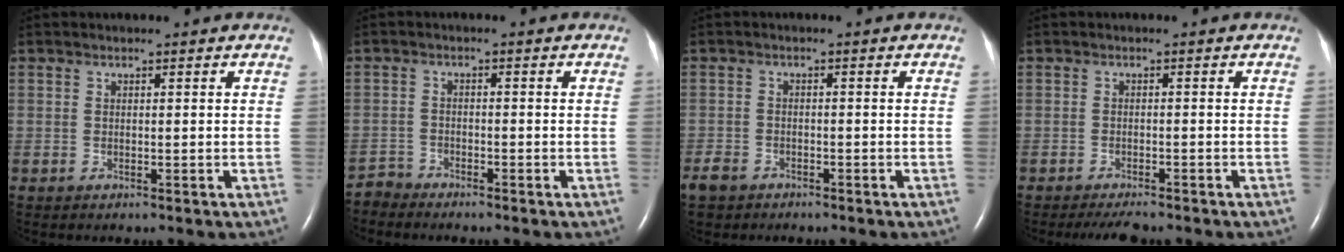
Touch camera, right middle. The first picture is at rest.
{"total": 2.4, "force": [-2.1, 0.1, -1.1], "torque": [0.025, -0.010, -0.044]}
{"total": 3.7, "force": [-3.0, 2.1, 0.9], "torque": [-0.023, 0.001, -0.052]}
{"total": 3.7, "force": [-3.3, 0.7, 1.7], "torque": [-0.027, -0.008, -0.046]}